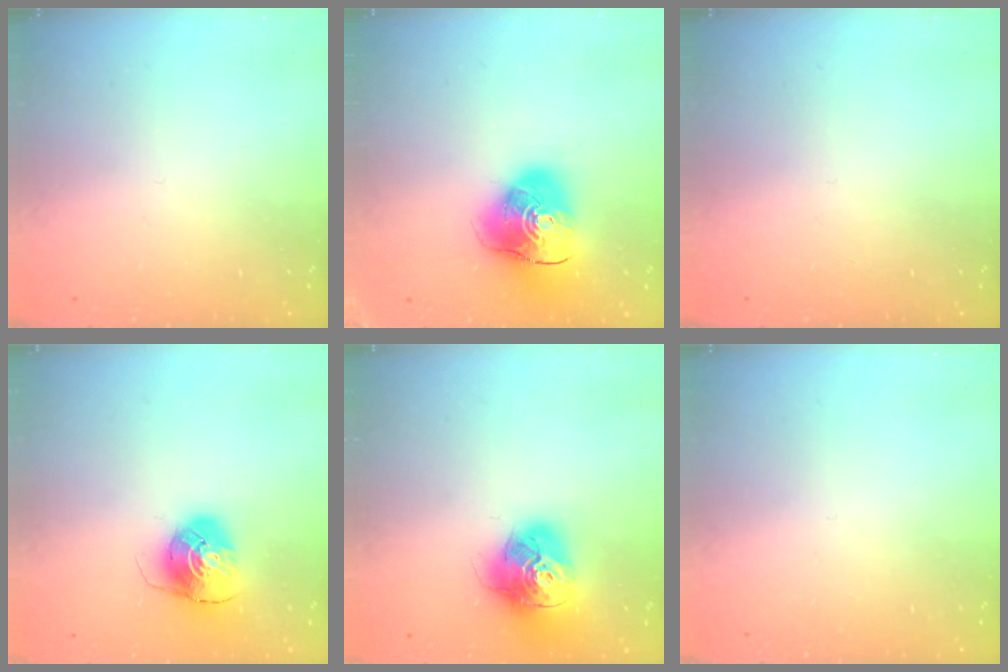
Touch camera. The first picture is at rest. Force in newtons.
{"total": 12.7, "press": 12.6, "slide": 2.0}
{"total": 0.0}
{"total": 10.3, "press": 10.3, "slide": 0.4}
{"total": 16.4, "press": 16.4, "slide": 1.7}
{"total": 0.0}